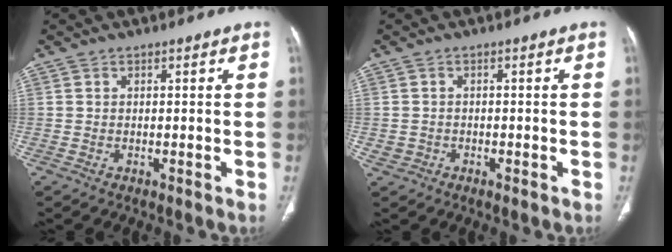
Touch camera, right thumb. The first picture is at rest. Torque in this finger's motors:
{"motor_torque": [1.68, 1.52, 0.64, -0.99, 0.11]}